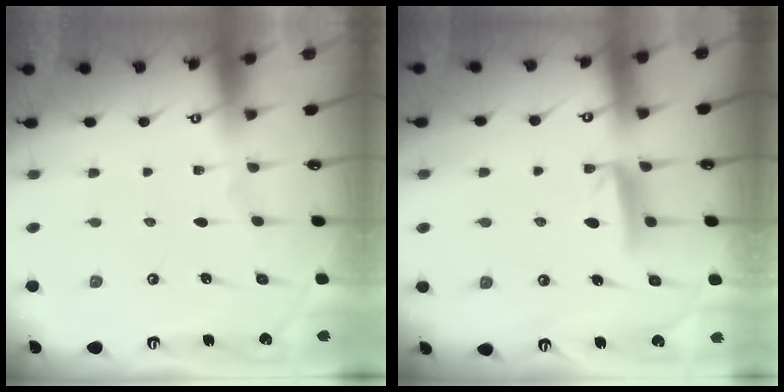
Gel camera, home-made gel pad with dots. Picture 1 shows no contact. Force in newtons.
{"total": 6.0, "press": 5.9, "slide": 0.7}